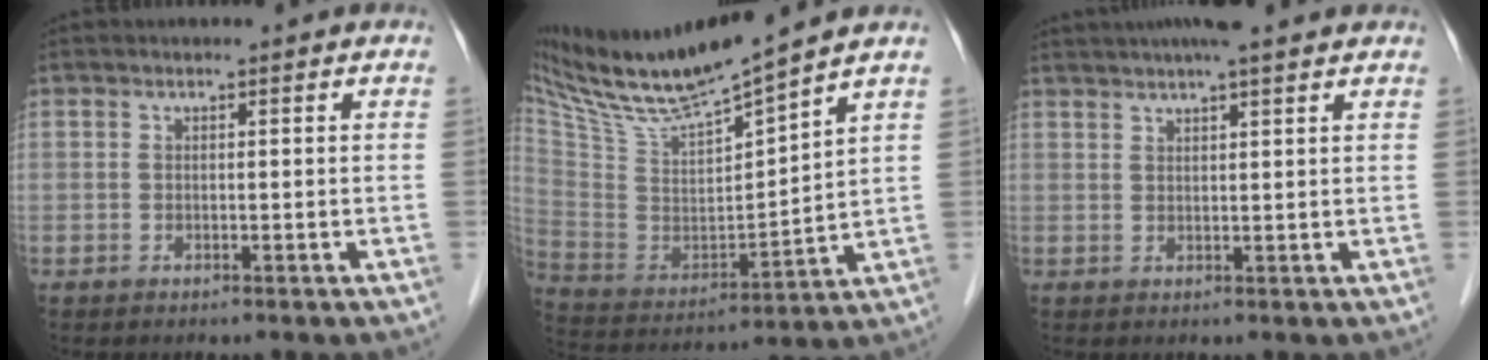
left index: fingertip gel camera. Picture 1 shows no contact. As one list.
[{"total": 17.5, "force": [14.9, 0.1, 9.1], "torque": [-0.170, 0.000, 0.282]}, {"total": 10.6, "force": [8.9, 0.7, 5.7], "torque": [-0.088, 0.035, 0.117]}]